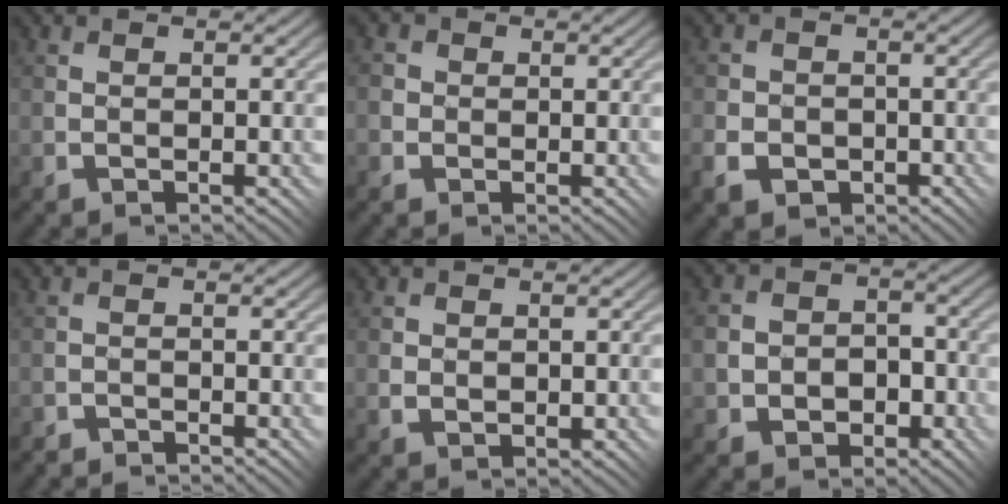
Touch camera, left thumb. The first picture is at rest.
{"total": 3.6, "force": [0.2, 3.5, 0.7], "torque": [-0.010, 0.017, -0.021]}
{"total": 4.1, "force": [-1.8, 3.3, 1.5], "torque": [-0.024, -0.011, -0.043]}
{"total": 1.2, "force": [-1.0, -0.4, -0.5], "torque": [0.014, 0.010, -0.024]}
{"total": 1.6, "force": [0.3, 1.3, 0.8], "torque": [-0.014, 0.000, 0.010]}
{"total": 6.7, "force": [-2.4, 5.6, 2.9], "torque": [-0.072, -0.003, -0.053]}